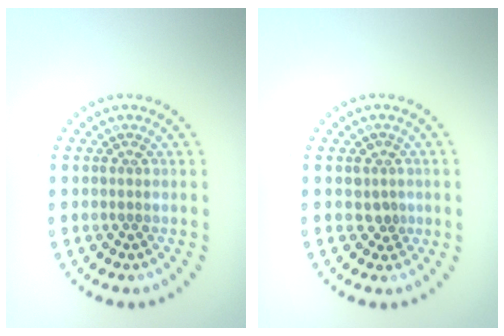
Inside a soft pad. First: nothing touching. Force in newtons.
{"total": 1.4, "press": 1.1, "slide": 0.8}